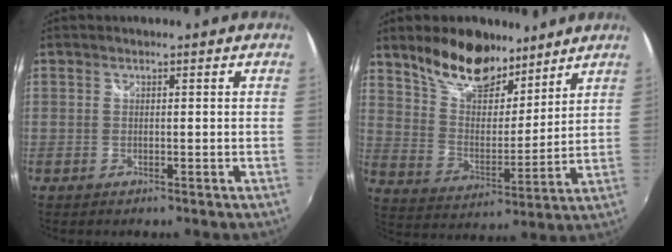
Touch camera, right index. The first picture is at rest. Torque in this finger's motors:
{"motor_torque": [0.96, 0.96, 0.43, 0.09]}